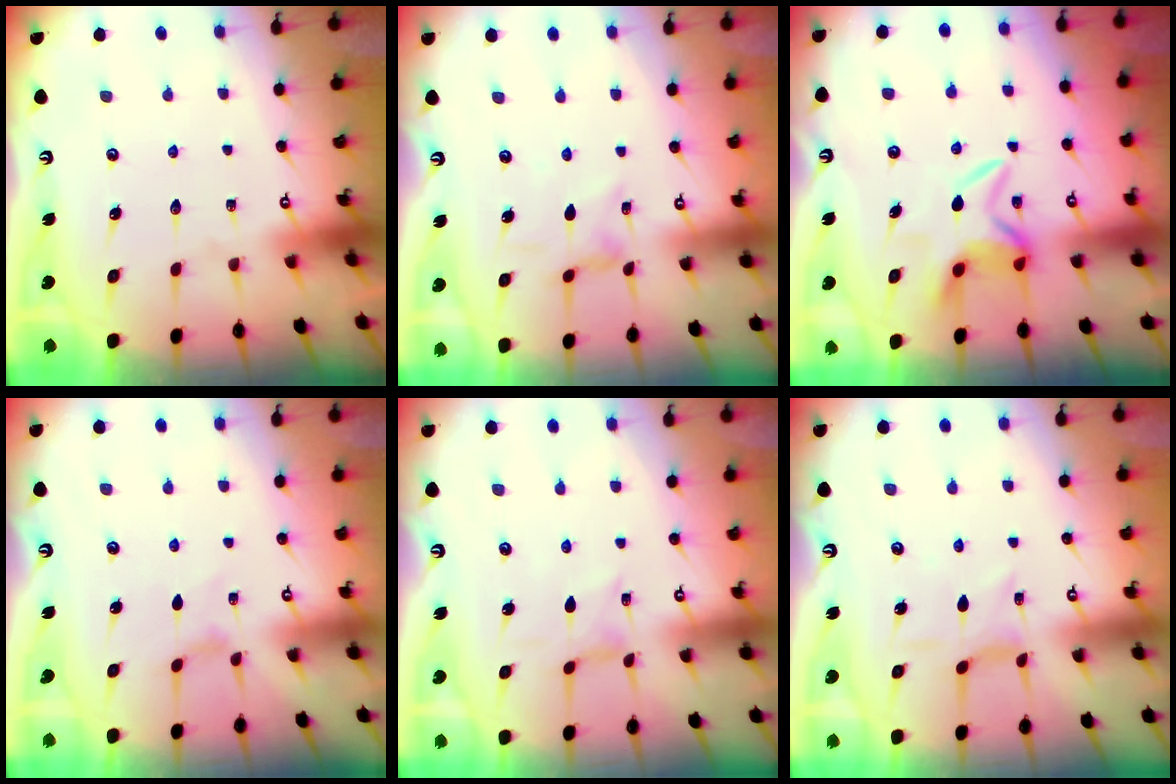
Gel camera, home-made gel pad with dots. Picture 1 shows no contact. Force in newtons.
{"total": 2.2, "press": 2.1, "slide": 0.5}
{"total": 5.6, "press": 5.6, "slide": 0.4}
{"total": 0.9, "press": 0.8, "slide": 0.4}
{"total": 0.0}
{"total": 2.4, "press": 2.4, "slide": 0.6}